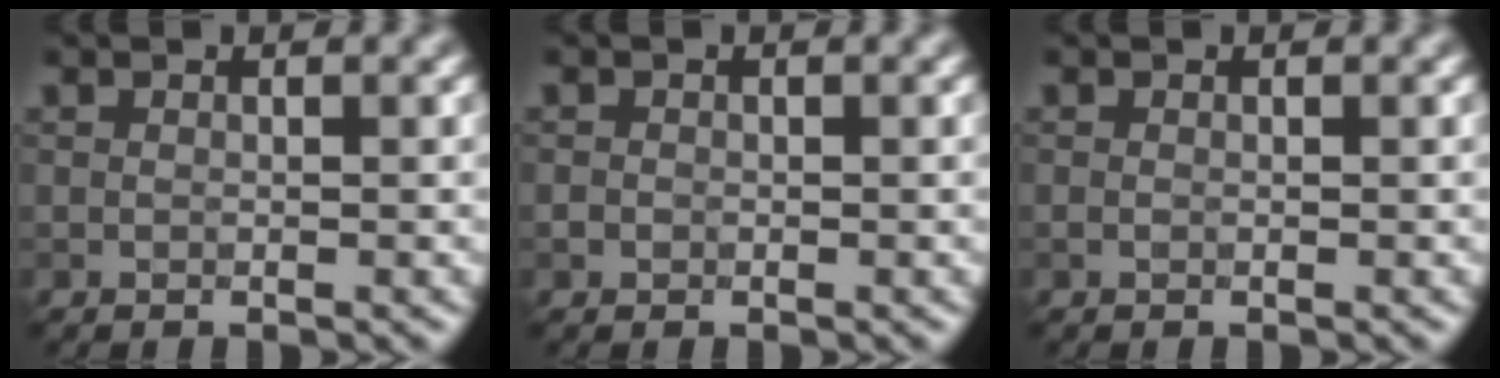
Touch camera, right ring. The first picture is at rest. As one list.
[{"total": 0.5, "force": [-0.2, 0.5, 0.1], "torque": [0.002, -0.003, -0.005]}, {"total": 0.0}]